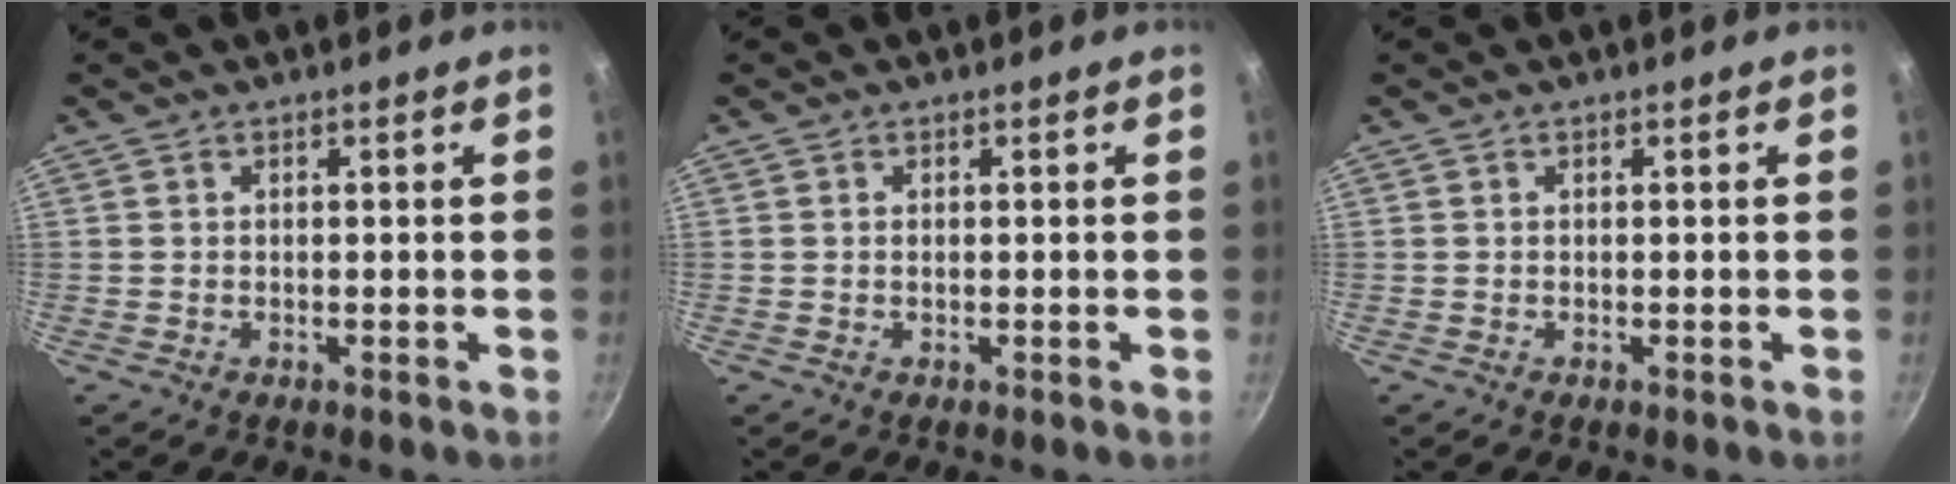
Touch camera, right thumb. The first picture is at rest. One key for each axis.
{"total": 0.0}
{"total": 0.0}